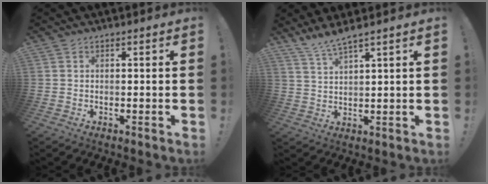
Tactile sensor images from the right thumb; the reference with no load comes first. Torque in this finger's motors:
{"motor_torque": [0.00, 0.00, 0.18, 0.07, 0.00]}